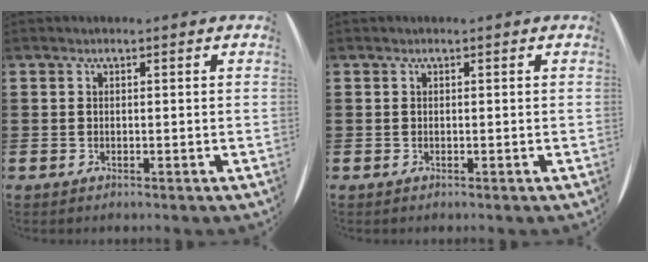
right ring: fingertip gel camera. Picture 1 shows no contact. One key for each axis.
{"total": 0.0}